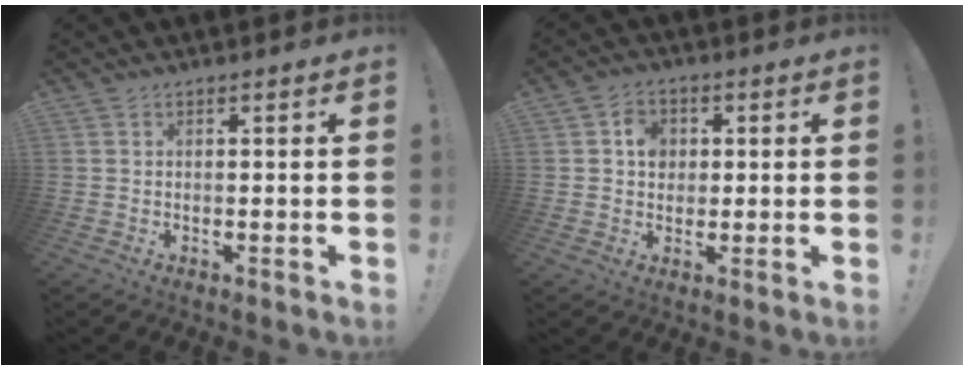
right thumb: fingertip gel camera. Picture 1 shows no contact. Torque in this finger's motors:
{"motor_torque": [0.13, 0.02, 0.07, 0.06, 0.08]}